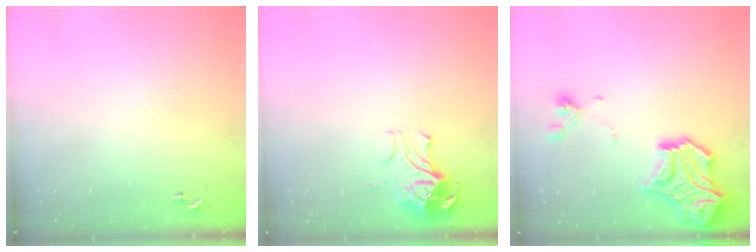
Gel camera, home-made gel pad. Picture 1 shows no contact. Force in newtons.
{"total": 9.9, "press": 9.9, "slide": 1.2}
{"total": 17.9, "press": 17.9, "slide": 0.7}